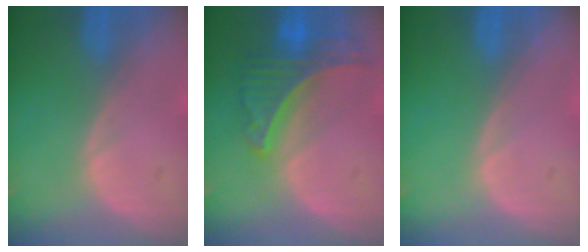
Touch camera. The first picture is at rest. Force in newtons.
{"total": 7.8, "press": 6.9, "slide": 3.6}
{"total": 0.0}